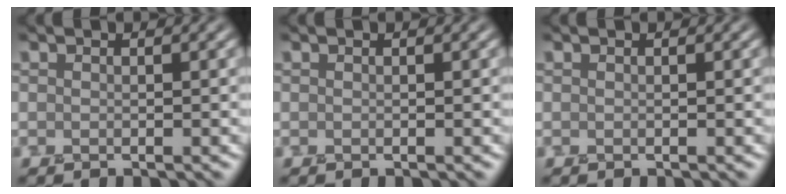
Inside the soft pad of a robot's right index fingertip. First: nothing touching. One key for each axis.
{"total": 0.0}
{"total": 0.0}